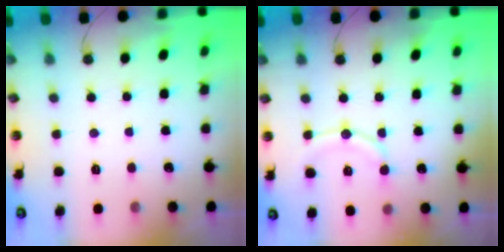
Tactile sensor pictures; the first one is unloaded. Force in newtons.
{"total": 11.2, "press": 11.1, "slide": 1.6}